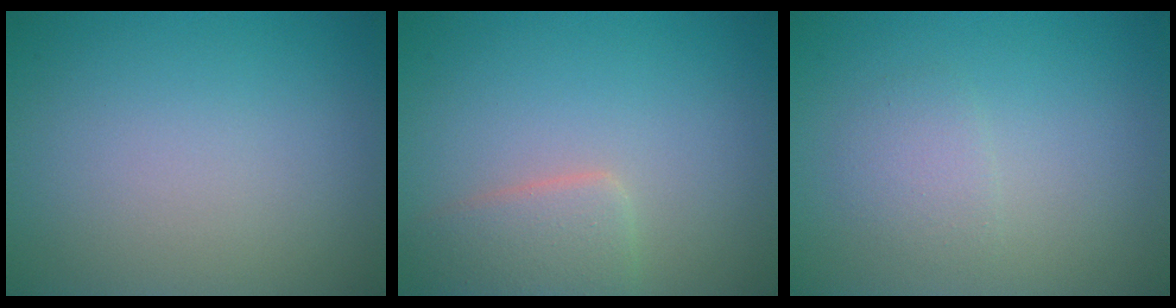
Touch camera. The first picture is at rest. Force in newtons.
{"total": 2.9, "press": 2.9, "slide": 0.3}
{"total": 1.6, "press": 1.6, "slide": 0.1}